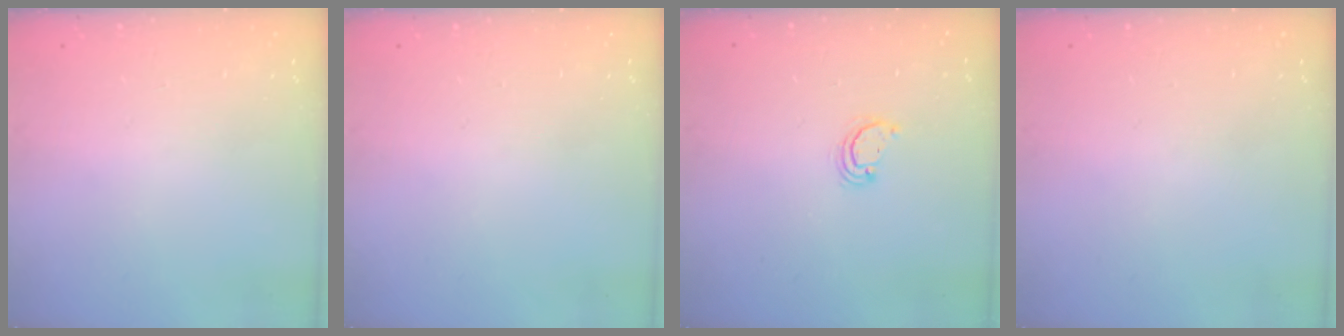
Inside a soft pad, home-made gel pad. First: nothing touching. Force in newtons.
{"total": 0.0}
{"total": 2.6, "press": 2.6, "slide": 0.3}
{"total": 0.0}